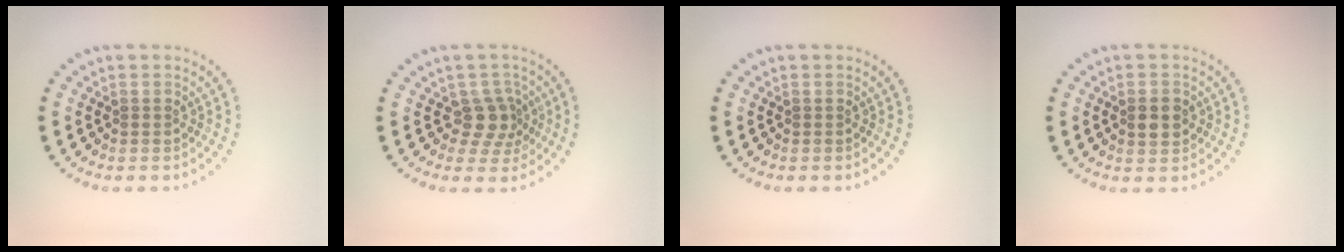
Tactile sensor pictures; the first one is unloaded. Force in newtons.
{"total": 2.7, "press": 2.1, "slide": 1.8}
{"total": 0.0}
{"total": 2.2, "press": 2.2, "slide": 0.1}